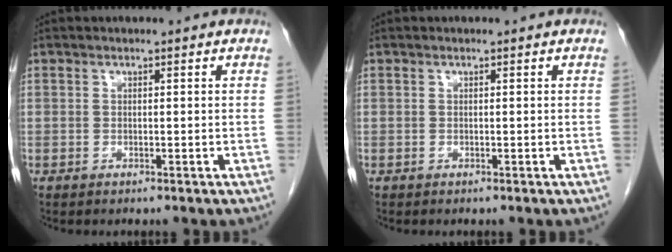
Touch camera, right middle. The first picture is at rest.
{"total": 0.0}